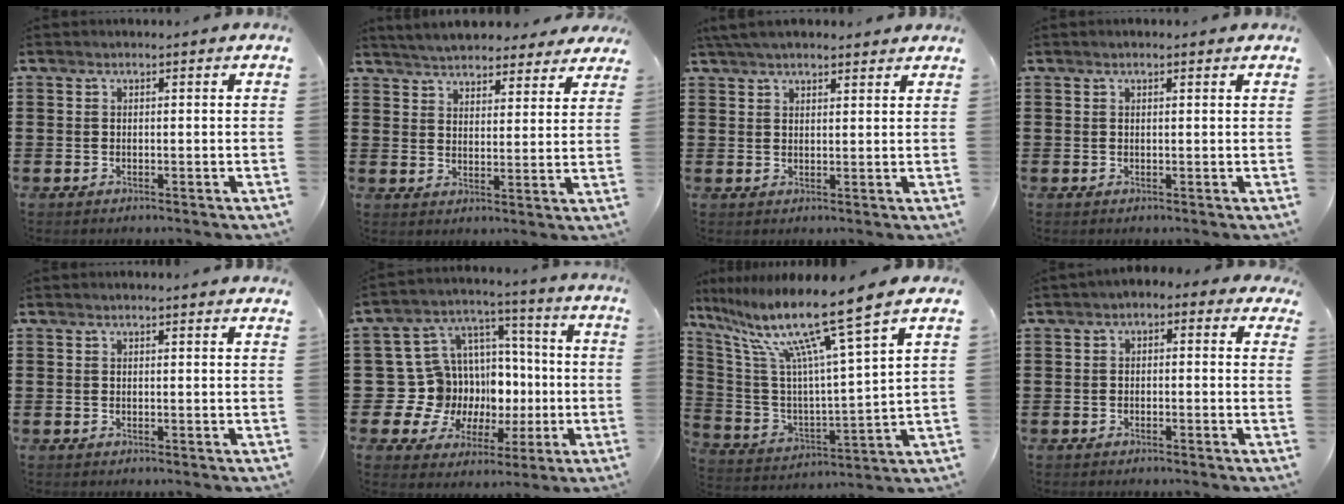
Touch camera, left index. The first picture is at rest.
{"total": 4.9, "force": [4.8, 0.5, 0.5], "torque": [-0.030, -0.019, 0.087]}
{"total": 4.0, "force": [3.5, 0.9, 1.7], "torque": [-0.042, -0.001, 0.067]}
{"total": 0.8, "force": [0.5, 0.0, 0.6], "torque": [-0.012, 0.001, 0.010]}
{"total": 1.1, "force": [1.0, -0.1, 0.4], "torque": [-0.009, -0.002, 0.019]}
{"total": 12.9, "force": [-1.8, 12.3, 3.5], "torque": [-0.118, -0.015, -0.009]}
{"total": 14.1, "force": [10.5, -0.5, 9.4], "torque": [-0.219, -0.067, 0.168]}
{"total": 1.5, "force": [-1.1, 0.8, 0.7], "torque": [-0.017, 0.008, -0.025]}